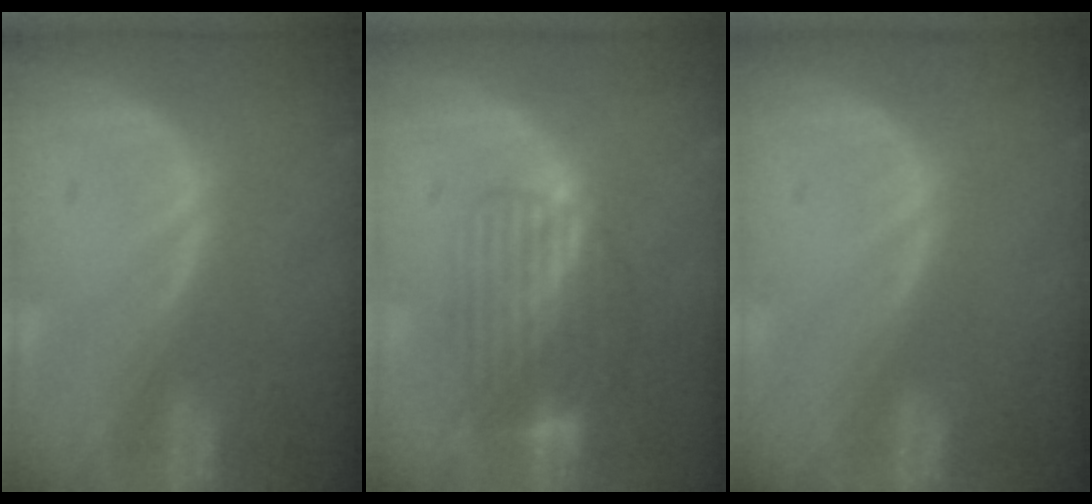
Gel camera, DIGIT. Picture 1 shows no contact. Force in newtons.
{"total": 8.4, "press": 7.1, "slide": 4.5}
{"total": 0.0}